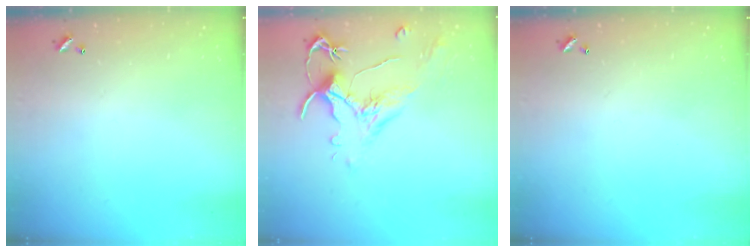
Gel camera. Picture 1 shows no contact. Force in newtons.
{"total": 1.8, "press": 1.2, "slide": 1.3}
{"total": 0.0}